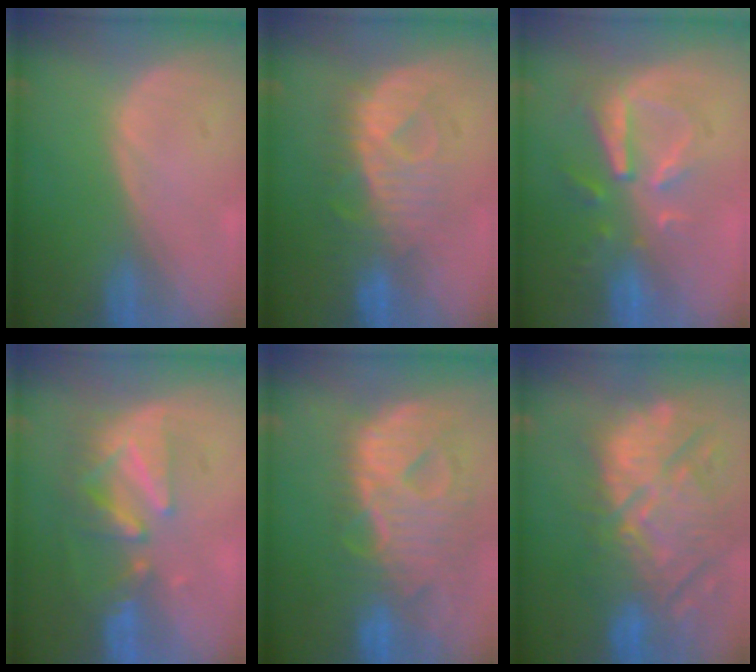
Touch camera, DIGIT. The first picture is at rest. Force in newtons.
{"total": 8.2, "press": 8.0, "slide": 1.5}
{"total": 8.1, "press": 7.3, "slide": 3.5}
{"total": 8.5, "press": 7.9, "slide": 3.2}
{"total": 13.0, "press": 11.0, "slide": 6.8}
{"total": 14.5, "press": 12.7, "slide": 7.0}